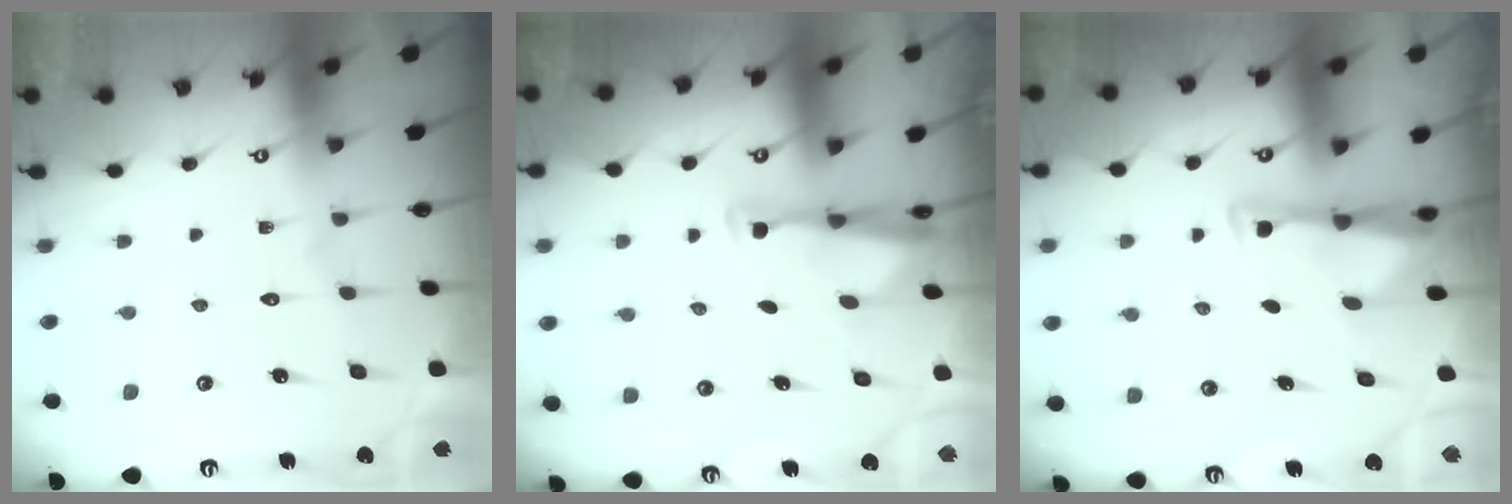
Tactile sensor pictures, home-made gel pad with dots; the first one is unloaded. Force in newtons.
{"total": 2.9, "press": 2.8, "slide": 0.7}
{"total": 3.2, "press": 3.1, "slide": 0.4}